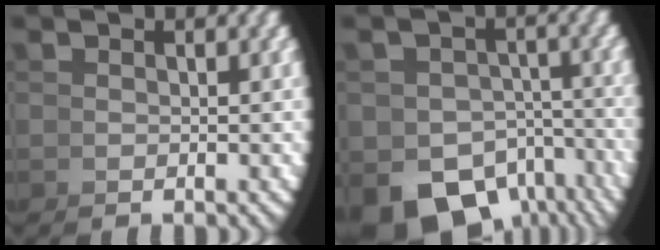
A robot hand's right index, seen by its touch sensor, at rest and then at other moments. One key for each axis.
{"total": 11.7, "fx": -6.4, "fy": 8.2, "fz": 5.4, "tx": -0.100, "ty": -0.059, "tz": -0.085}